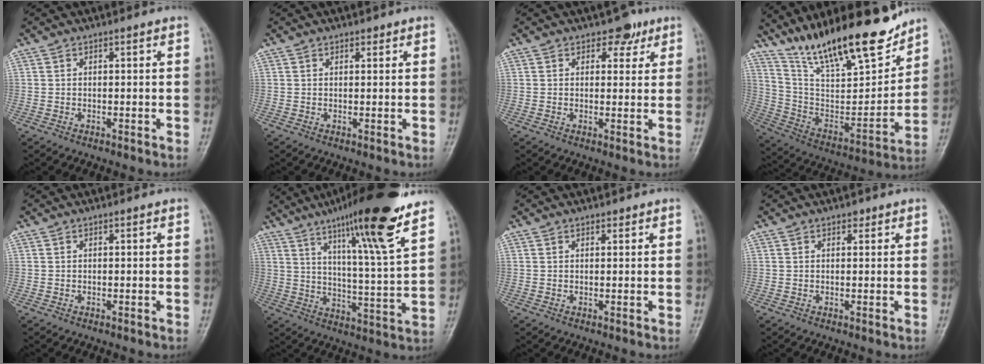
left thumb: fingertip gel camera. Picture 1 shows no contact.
{"total": 0.8, "force": [0.6, 0.4, 0.2], "torque": [0.002, -0.004, 0.007]}
{"total": 3.5, "force": [2.3, 2.3, 1.3], "torque": [0.007, -0.010, 0.030]}
{"total": 23.7, "force": [18.0, 6.6, 13.9], "torque": [-0.195, -0.087, 0.314]}
{"total": 0.0}
{"total": 19.3, "force": [12.4, 1.5, 14.8], "torque": [-0.210, -0.057, 0.190]}
{"total": 0.7, "force": [0.6, 0.4, 0.2], "torque": [0.001, -0.004, 0.007]}
{"total": 1.0, "force": [0.7, 0.6, 0.4], "torque": [0.002, -0.004, 0.006]}